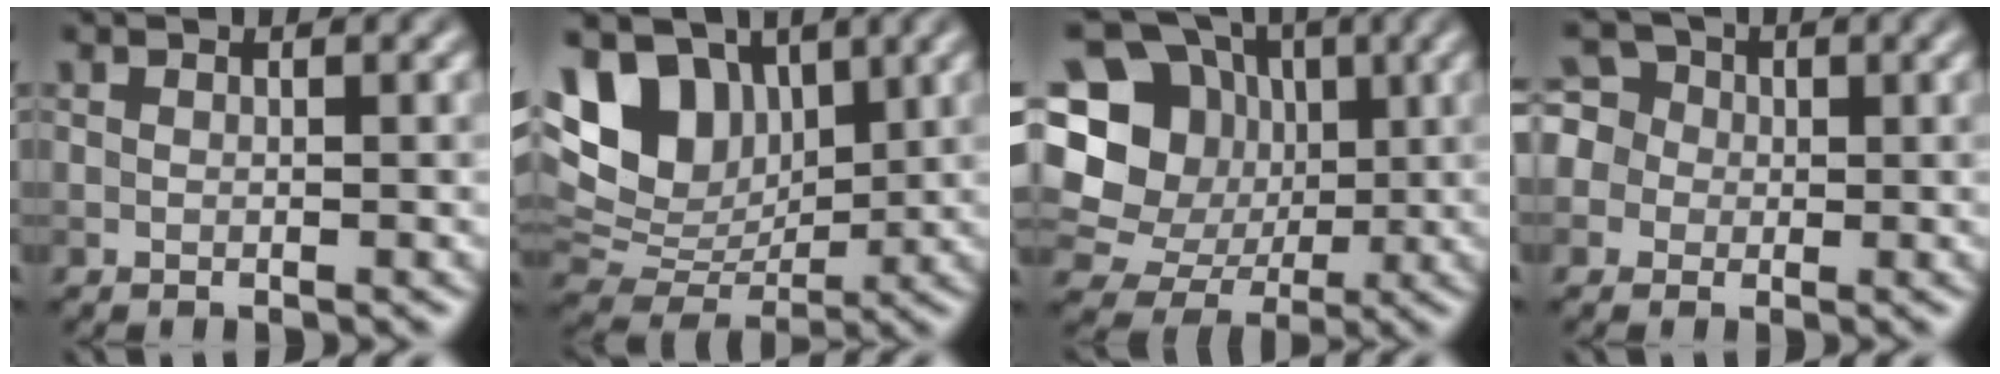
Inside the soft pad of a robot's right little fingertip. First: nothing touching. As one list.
[{"total": 9.3, "force": [4.1, 6.4, 5.4], "torque": [-0.112, 0.019, 0.074]}, {"total": 15.2, "force": [1.5, 13.8, 6.2], "torque": [-0.165, 0.034, 0.010]}, {"total": 5.4, "force": [0.3, 5.1, 1.9], "torque": [-0.039, 0.042, -0.031]}]